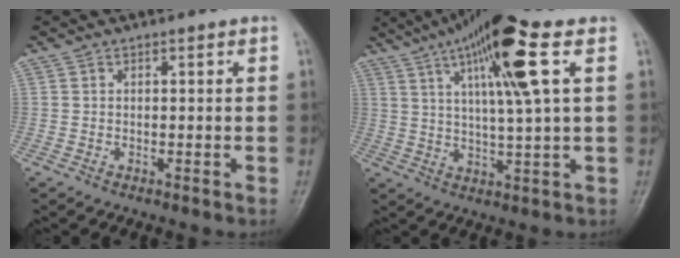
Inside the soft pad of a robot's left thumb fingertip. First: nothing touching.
{"total": 15.5, "force": [6.3, 2.1, 14.0], "torque": [-0.249, -0.003, 0.103]}